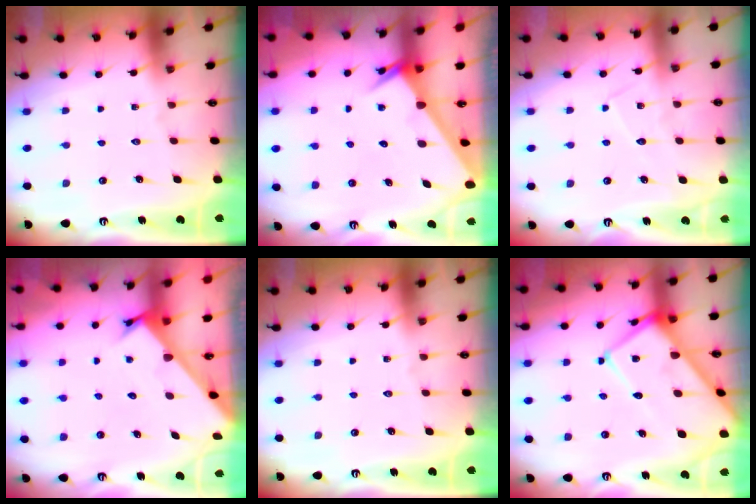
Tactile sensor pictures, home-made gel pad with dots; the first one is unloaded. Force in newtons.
{"total": 2.8, "press": 2.8, "slide": 0.1}
{"total": 5.3, "press": 5.3, "slide": 0.3}
{"total": 3.7, "press": 3.7, "slide": 0.2}
{"total": 0.0}
{"total": 15.2, "press": 15.2, "slide": 1.6}